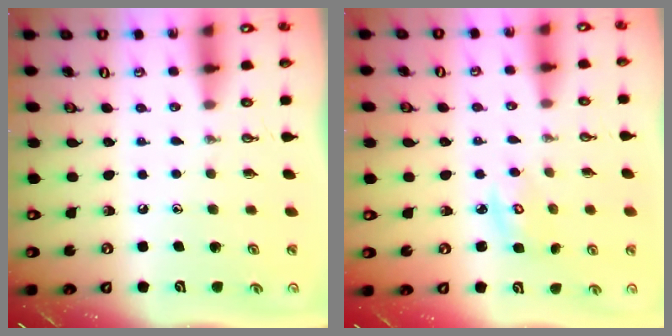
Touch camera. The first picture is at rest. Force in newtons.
{"total": 3.5, "press": 3.5, "slide": 0.2}